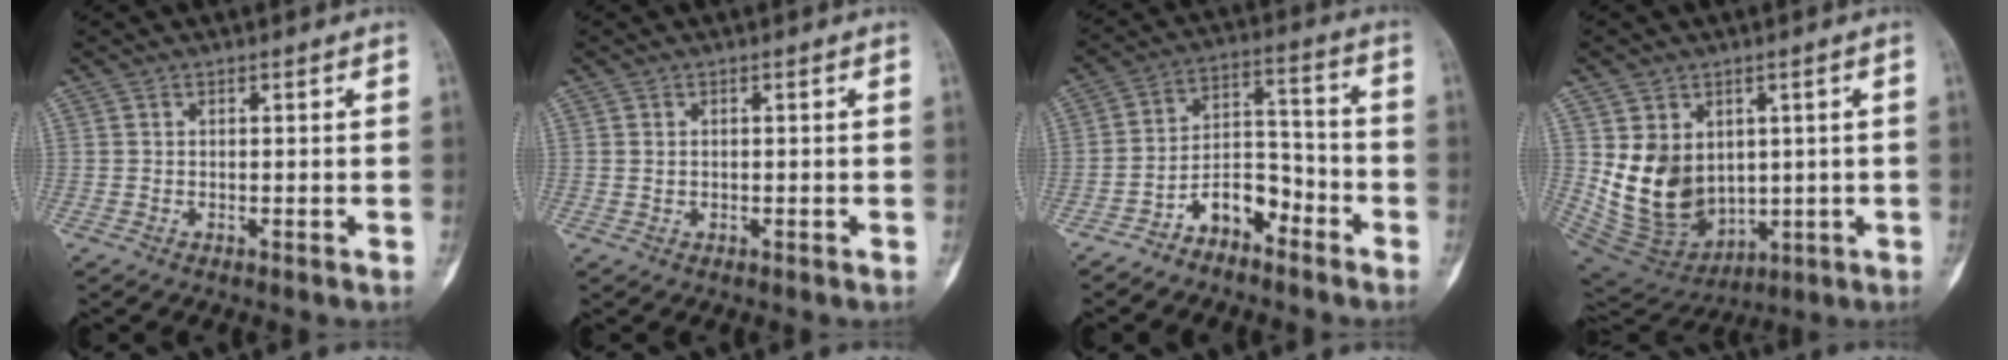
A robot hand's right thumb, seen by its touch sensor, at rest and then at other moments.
{"total": 0.9, "force": [0.1, 0.7, 0.5], "torque": [-0.006, 0.000, 0.003]}
{"total": 8.8, "force": [-5.7, 4.9, 4.5], "torque": [-0.059, 0.075, -0.108]}
{"total": 13.9, "force": [1.8, 10.9, 8.5], "torque": [-0.116, -0.020, 0.070]}